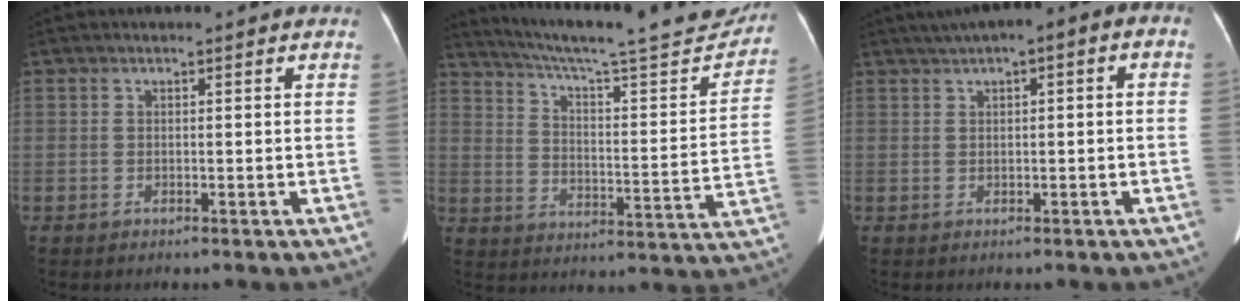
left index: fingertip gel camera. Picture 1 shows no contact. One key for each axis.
{"total": 25.5, "fx": 23.1, "fy": 2.4, "fz": 10.6, "tx": -0.165, "ty": -0.054, "tz": 0.302}
{"total": 6.1, "fx": 2.2, "fy": 1.7, "fz": 5.4, "tx": -0.086, "ty": 0.033, "tz": 0.026}